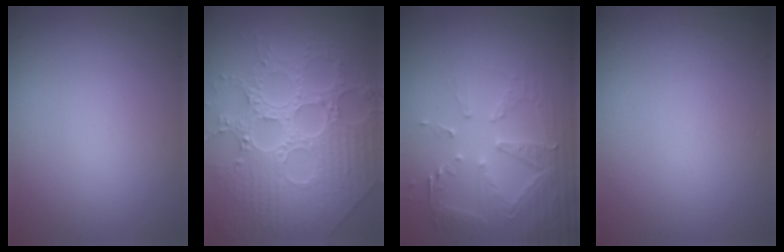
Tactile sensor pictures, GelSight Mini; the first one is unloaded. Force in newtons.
{"total": 8.5, "press": 6.2, "slide": 5.8}
{"total": 4.5, "press": 3.5, "slide": 2.9}
{"total": 0.0}